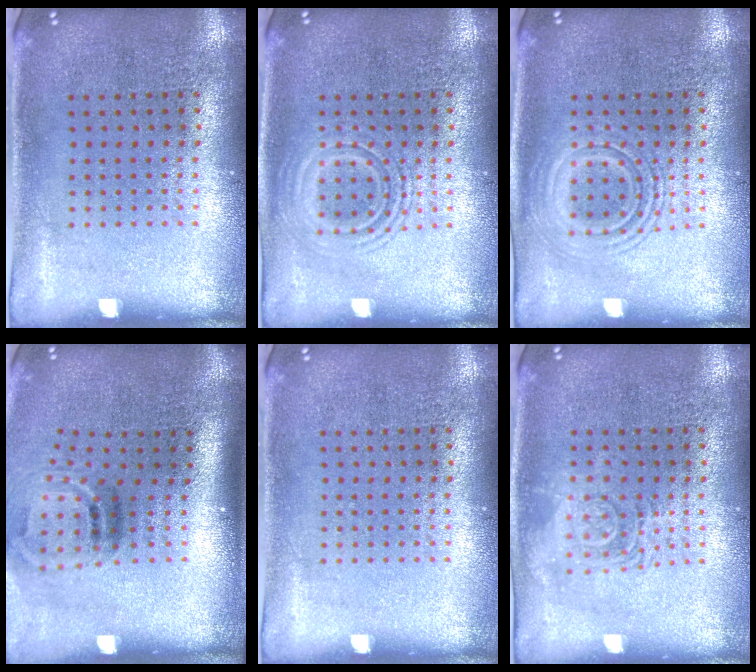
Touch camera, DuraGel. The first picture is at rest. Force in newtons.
{"total": 2.7, "press": 2.7, "slide": 0.4}
{"total": 2.7, "press": 2.6, "slide": 0.4}
{"total": 2.1, "press": 1.3, "slide": 1.7}
{"total": 0.0}
{"total": 1.6, "press": 1.6, "slide": 0.3}